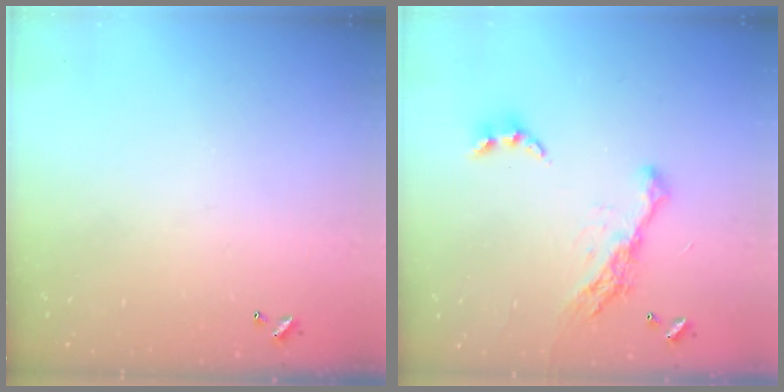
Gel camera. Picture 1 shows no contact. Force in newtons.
{"total": 13.6, "press": 13.5, "slide": 1.2}